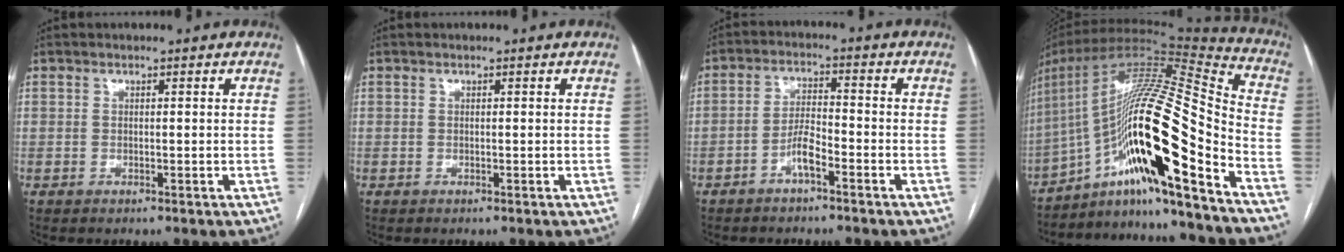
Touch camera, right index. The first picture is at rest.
{"total": 0.0}
{"total": 4.1, "force": [-2.5, 0.8, 3.1], "torque": [-0.063, 0.011, -0.047]}
{"total": 24.1, "force": [-12.3, 1.4, 20.7], "torque": [-0.356, 0.008, -0.210]}